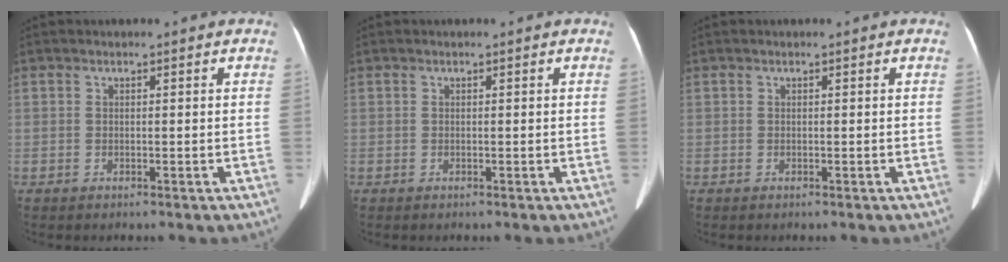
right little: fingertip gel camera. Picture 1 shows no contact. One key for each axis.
{"total": 0.0}
{"total": 0.0}